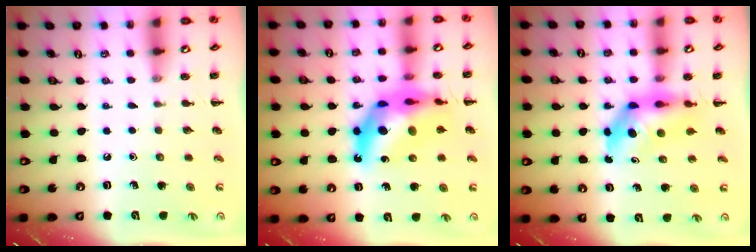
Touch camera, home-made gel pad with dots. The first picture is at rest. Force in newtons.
{"total": 17.5, "press": 16.8, "slide": 4.8}
{"total": 6.3, "press": 6.0, "slide": 1.6}